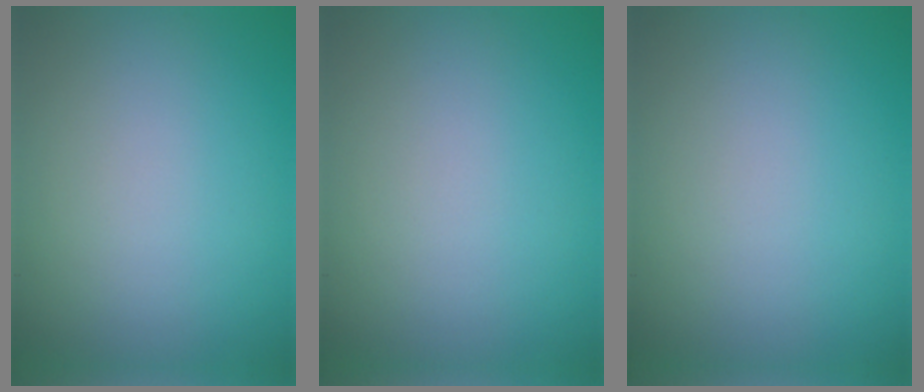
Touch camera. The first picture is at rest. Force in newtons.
{"total": 0.0}
{"total": 0.0}